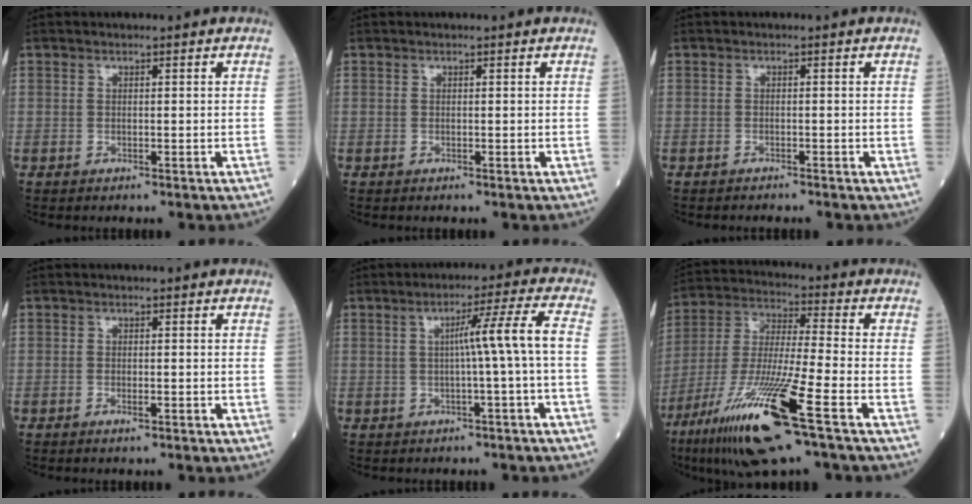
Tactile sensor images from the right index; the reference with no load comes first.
{"total": 0.0}
{"total": 1.5, "force": [-1.5, 0.3, 0.3], "torque": [-0.006, -0.002, -0.019]}
{"total": 1.0, "force": [-0.5, 0.2, 0.8], "torque": [-0.012, -0.001, -0.009]}
{"total": 6.3, "force": [-0.3, -1.7, 6.1], "torque": [-0.097, 0.014, -0.001]}
{"total": 18.3, "force": [-9.5, 0.6, 15.7], "torque": [-0.326, -0.047, -0.178]}